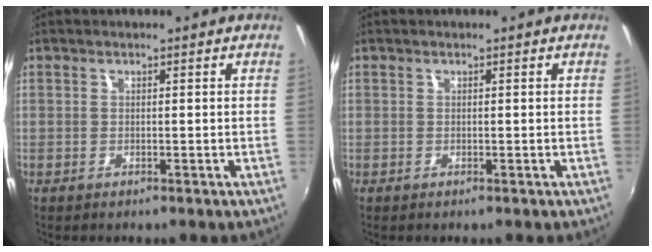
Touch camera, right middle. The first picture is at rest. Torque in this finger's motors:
{"motor_torque": [0.09, -0.19, 0.02, 0.00]}